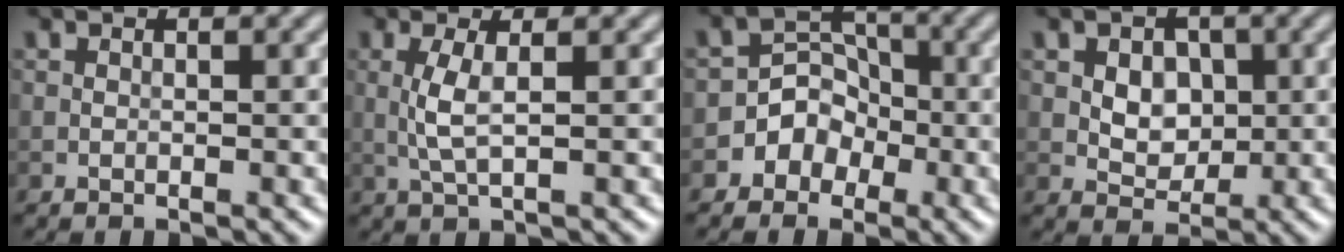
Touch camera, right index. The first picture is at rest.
{"total": 2.4, "force": [0.2, 0.4, 2.3], "torque": [-0.055, 0.002, 0.006]}
{"total": 4.2, "force": [-2.1, 3.6, 0.9], "torque": [0.033, 0.014, -0.059]}
{"total": 3.5, "force": [0.5, 2.6, 2.3], "torque": [-0.034, -0.002, 0.006]}